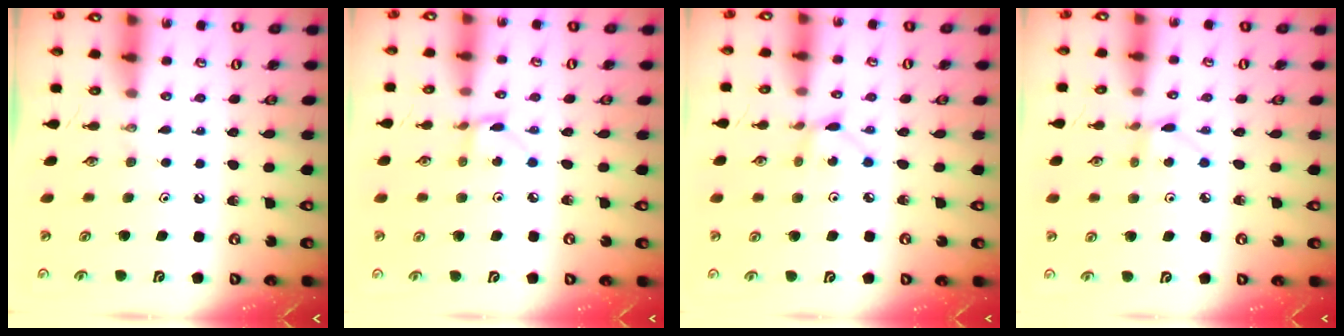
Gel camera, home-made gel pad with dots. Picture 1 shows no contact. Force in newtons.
{"total": 2.1, "press": 2.0, "slide": 0.2}
{"total": 2.3, "press": 2.3, "slide": 0.1}
{"total": 3.0, "press": 3.0, "slide": 0.4}